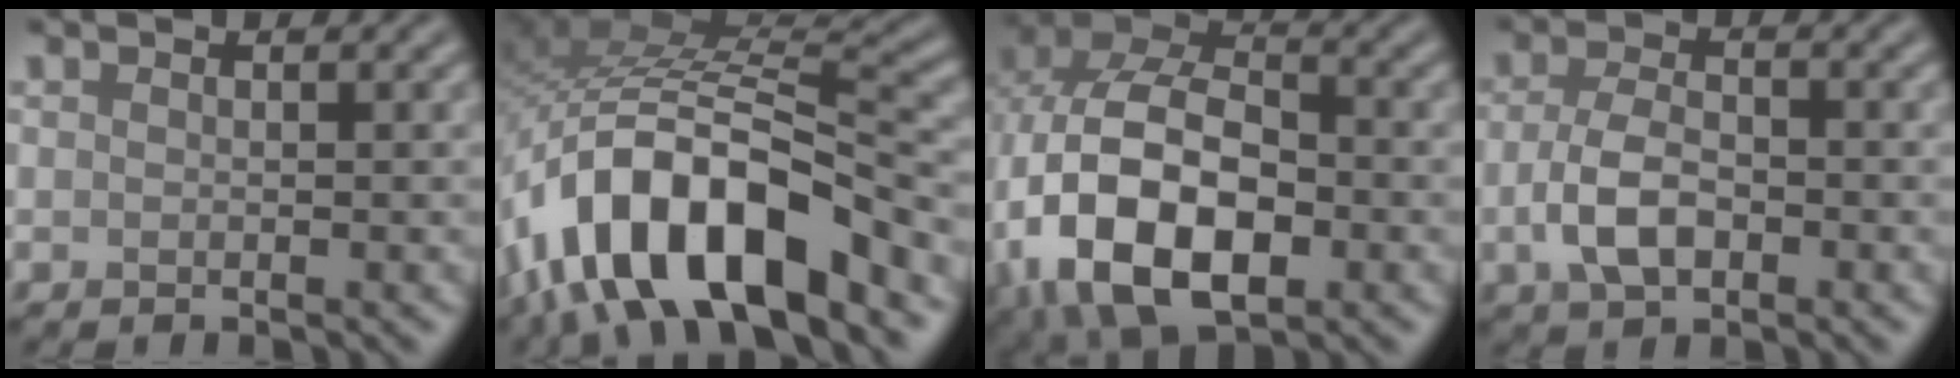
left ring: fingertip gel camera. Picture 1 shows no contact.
{"total": 13.3, "force": [-7.0, 5.7, 9.8], "torque": [-0.171, -0.001, -0.125]}
{"total": 15.5, "force": [-4.0, 9.7, 11.5], "torque": [-0.228, -0.020, -0.070]}
{"total": 4.1, "force": [-1.1, 2.3, 3.2], "torque": [-0.069, -0.002, -0.025]}